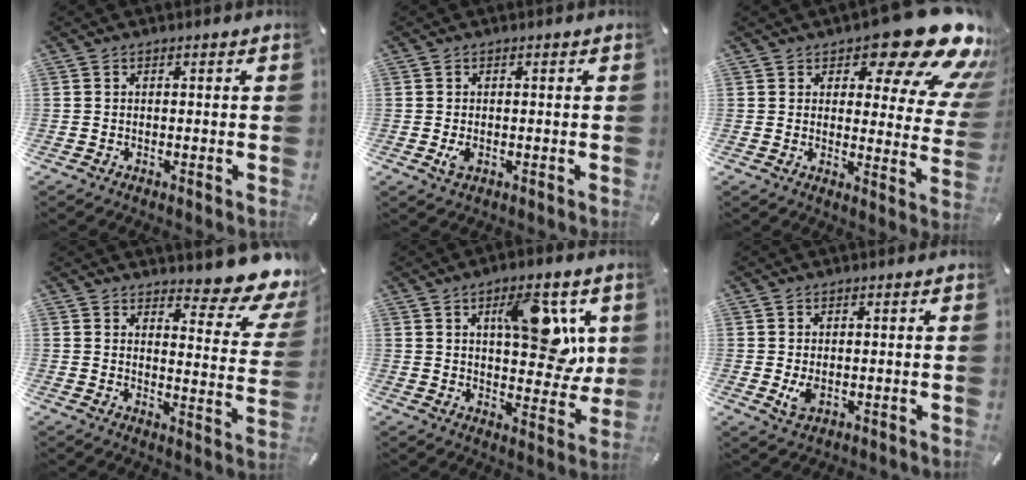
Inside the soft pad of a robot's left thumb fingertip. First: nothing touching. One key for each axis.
{"total": 2.2, "fx": -0.3, "fy": 1.2, "fz": 1.8, "tx": -0.047, "ty": -0.006, "tz": -0.009}
{"total": 18.6, "fx": 12.5, "fy": 6.9, "fz": 11.9, "tx": -0.154, "ty": -0.094, "tz": 0.206}
{"total": 9.9, "fx": 8.3, "fy": 3.3, "fz": 4.2, "tx": -0.043, "ty": -0.087, "tz": 0.140}
{"total": 14.2, "fx": 5.9, "fy": 7.1, "fz": 10.8, "tx": -0.133, "ty": -0.025, "tz": 0.094}
{"total": 3.4, "fx": -0.1, "fy": 2.0, "fz": 2.8, "tx": -0.063, "ty": -0.009, "tz": -0.007}